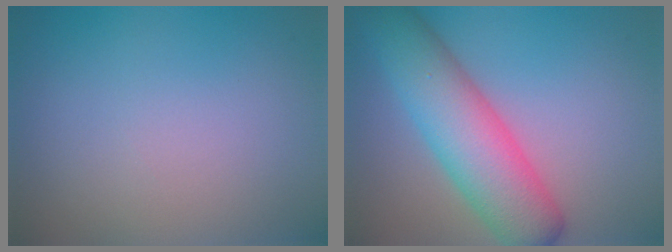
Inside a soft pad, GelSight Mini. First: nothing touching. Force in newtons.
{"total": 8.3, "press": 8.3, "slide": 0.0}